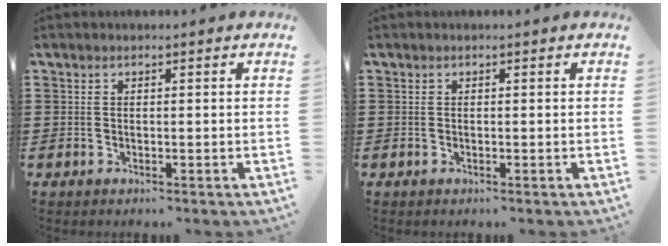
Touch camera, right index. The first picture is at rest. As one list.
[{"total": 0.0}]